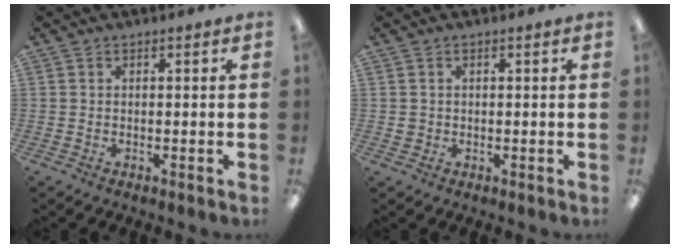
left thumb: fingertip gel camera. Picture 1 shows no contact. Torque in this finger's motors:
{"motor_torque": [-0.12, 0.29, 0.17, -0.13, -0.02]}